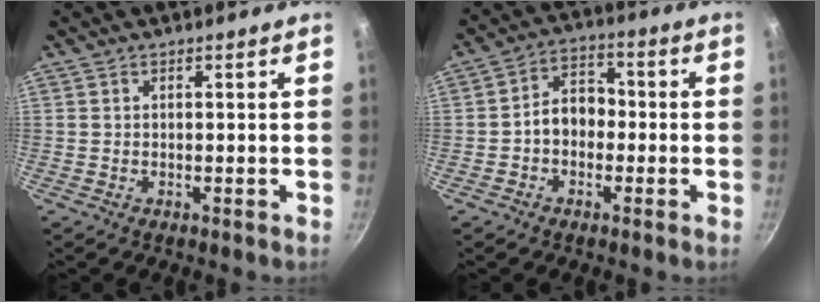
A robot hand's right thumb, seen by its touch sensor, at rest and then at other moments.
{"total": 7.0, "force": [-1.2, 5.3, 4.4], "torque": [-0.036, 0.029, -0.032]}